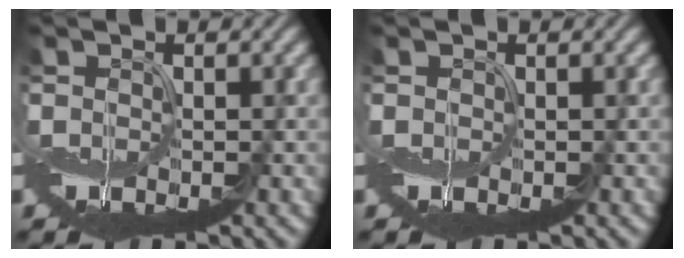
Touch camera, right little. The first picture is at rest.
{"total": 0.0}